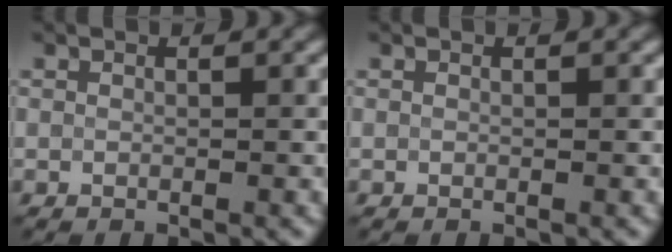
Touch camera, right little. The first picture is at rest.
{"total": 0.0}